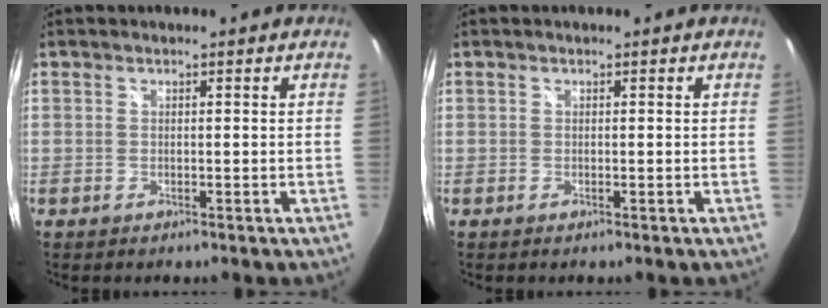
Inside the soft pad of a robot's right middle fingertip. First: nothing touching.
{"total": 0.0}